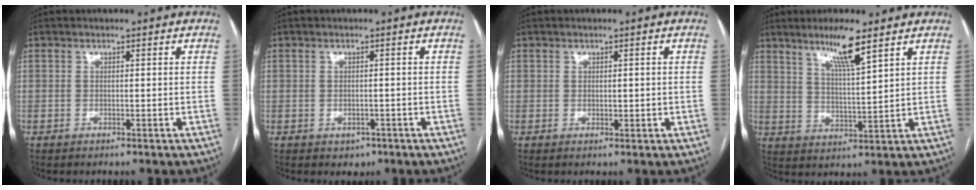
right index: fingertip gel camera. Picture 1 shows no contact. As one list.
[{"total": 1.7, "force": [-0.9, 1.4, 0.5], "torque": [-0.002, 0.002, -0.004]}, {"total": 0.9, "force": [0.1, 0.7, 0.6], "torque": [-0.006, 0.000, 0.002]}, {"total": 7.5, "force": [5.2, 0.0, 5.4], "torque": [-0.098, -0.008, 0.093]}]